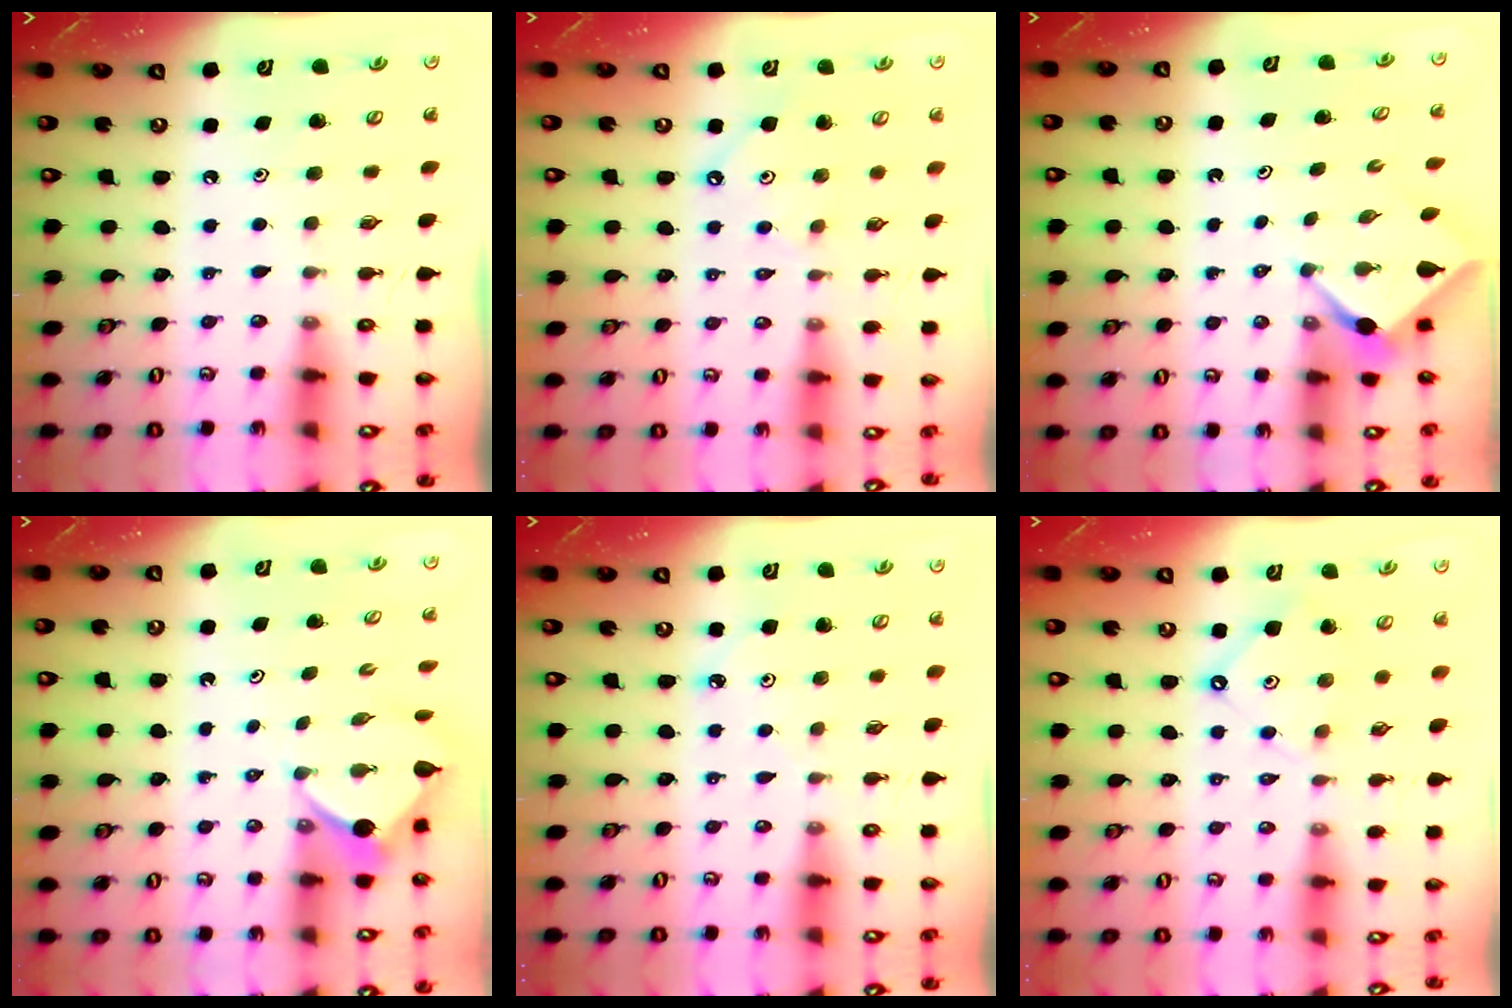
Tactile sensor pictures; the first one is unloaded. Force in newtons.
{"total": 1.8, "press": 1.8, "slide": 0.0}
{"total": 2.4, "press": 2.4, "slide": 0.4}
{"total": 5.4, "press": 5.4, "slide": 0.1}
{"total": 2.3, "press": 2.3, "slide": 0.2}
{"total": 7.6, "press": 7.5, "slide": 0.7}